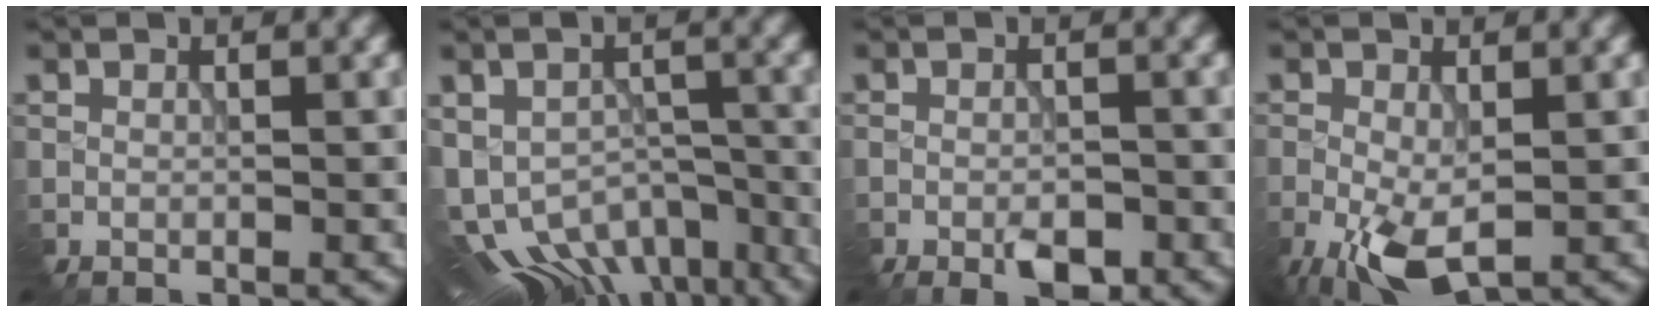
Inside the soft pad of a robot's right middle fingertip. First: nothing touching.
{"total": 12.8, "force": [-9.5, 6.6, 5.6], "torque": [-0.096, -0.032, -0.111]}
{"total": 2.6, "force": [-1.6, 1.1, 1.7], "torque": [-0.033, -0.004, -0.024]}
{"total": 5.9, "force": [-2.2, 2.9, 4.6], "torque": [-0.116, -0.018, -0.036]}